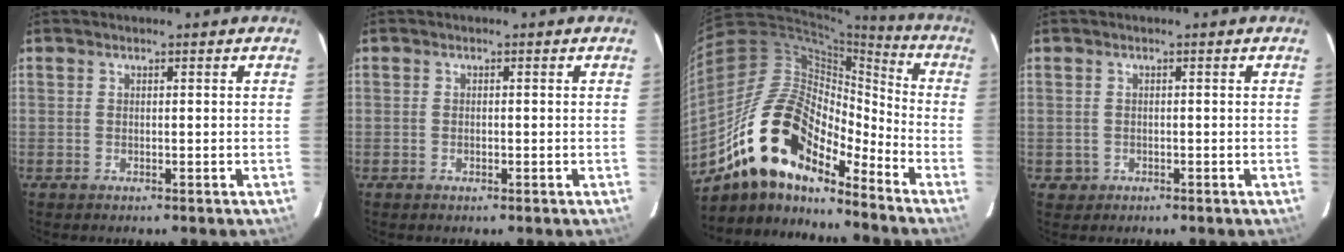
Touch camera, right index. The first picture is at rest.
{"total": 0.7, "force": [-0.3, 0.6, 0.3], "torque": [-0.002, 0.000, -0.004]}
{"total": 19.4, "force": [-14.2, 7.6, 10.8], "torque": [-0.192, -0.001, -0.273]}
{"total": 2.1, "force": [-0.6, 2.0, 0.1], "torque": [-0.004, 0.002, -0.004]}